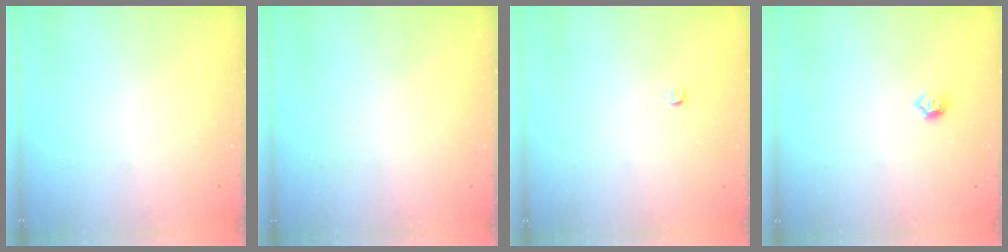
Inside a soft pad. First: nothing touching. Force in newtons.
{"total": 0.0}
{"total": 3.1, "press": 3.1, "slide": 0.5}
{"total": 4.9, "press": 4.8, "slide": 0.9}